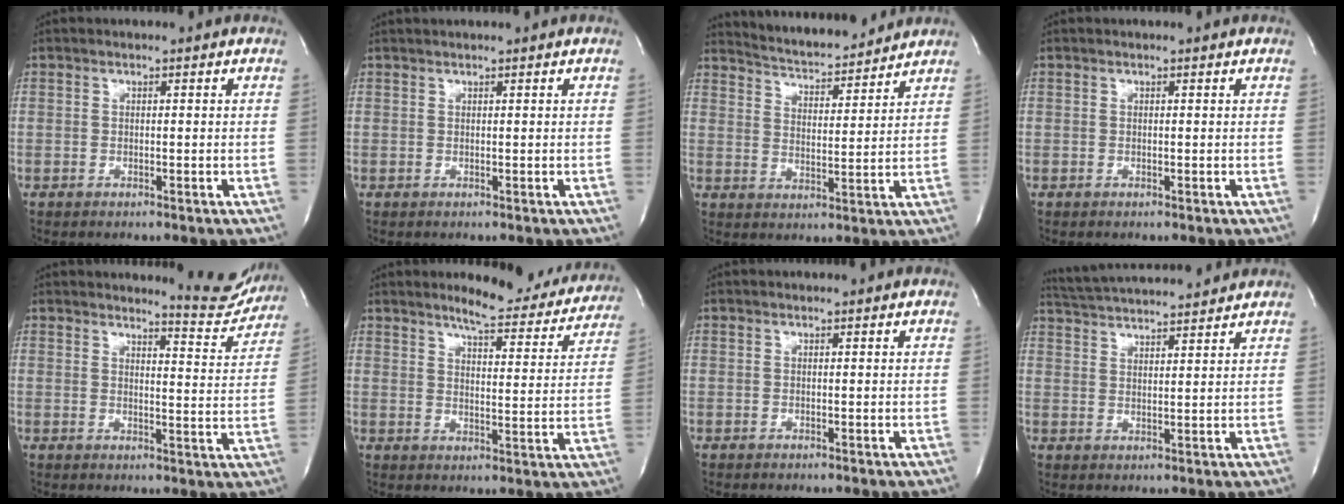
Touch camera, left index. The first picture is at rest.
{"total": 1.8, "force": [1.6, 0.0, 0.8], "torque": [-0.007, 0.020, 0.027]}
{"total": 10.5, "force": [10.2, 1.1, 2.3], "torque": [-0.046, 0.001, 0.157]}
{"total": 0.0}
{"total": 7.4, "force": [7.4, 0.4, 0.1], "torque": [0.004, -0.048, 0.077]}
{"total": 12.7, "force": [11.8, 2.4, 4.2], "torque": [-0.042, -0.030, 0.134]}
{"total": 0.0}
{"total": 13.0, "force": [12.1, 0.8, 4.6], "torque": [-0.094, 0.022, 0.185]}